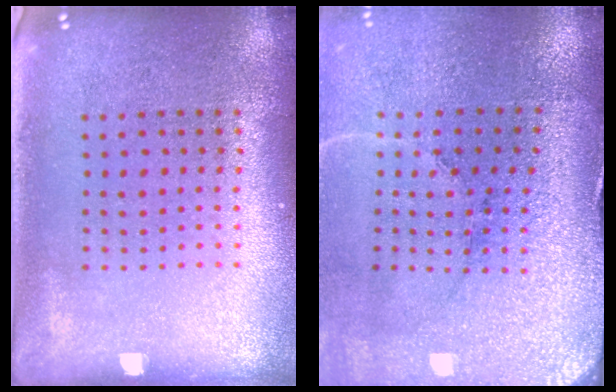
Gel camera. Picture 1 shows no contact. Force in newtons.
{"total": 3.4, "press": 3.4, "slide": 0.3}